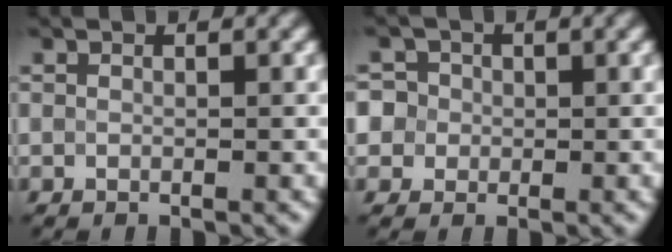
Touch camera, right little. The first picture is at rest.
{"total": 5.1, "force": [0.8, 4.8, 1.6], "torque": [-0.028, 0.040, -0.013]}